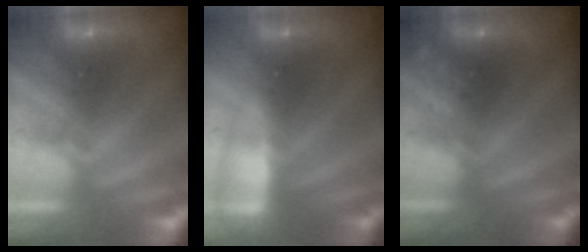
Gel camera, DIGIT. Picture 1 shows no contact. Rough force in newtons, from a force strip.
{"total": 3.0}
{"total": 2.5}